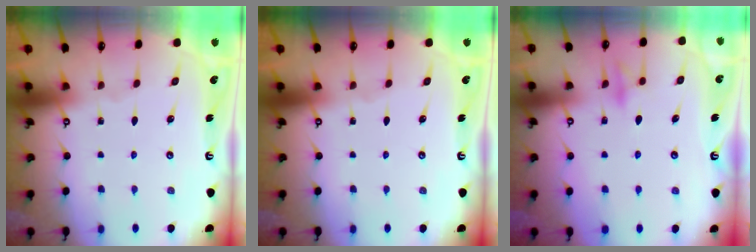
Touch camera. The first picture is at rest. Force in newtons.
{"total": 0.0}
{"total": 9.5, "press": 9.5, "slide": 0.9}